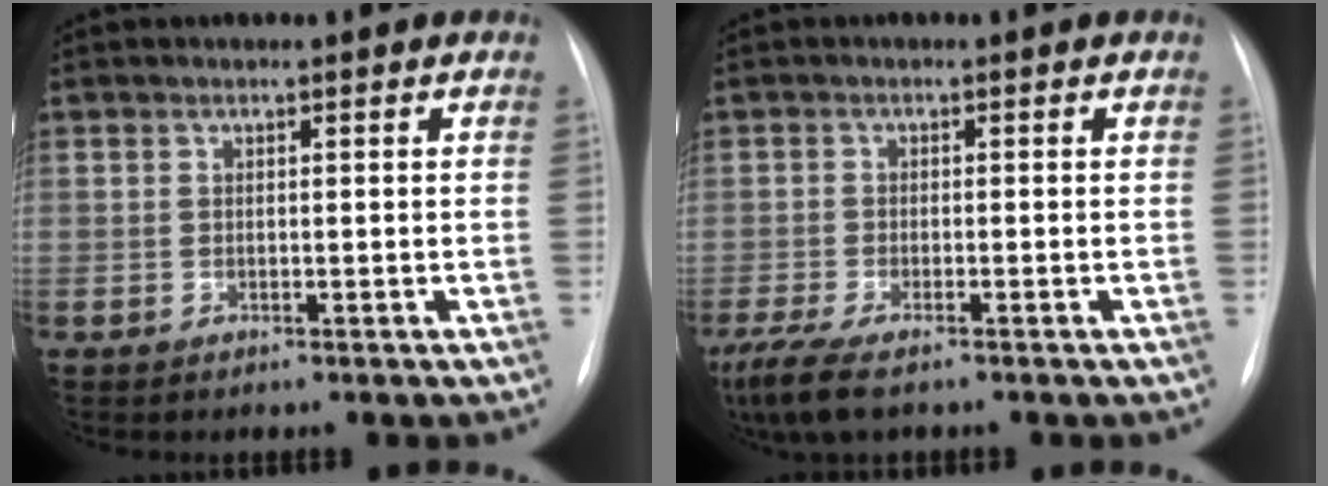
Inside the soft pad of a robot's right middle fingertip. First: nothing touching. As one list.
[{"total": 6.8, "force": [-4.8, 1.6, 4.5], "torque": [-0.090, -0.020, -0.083]}]